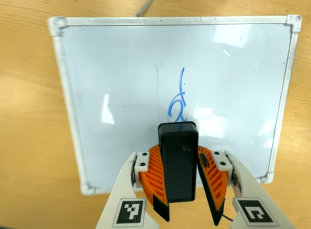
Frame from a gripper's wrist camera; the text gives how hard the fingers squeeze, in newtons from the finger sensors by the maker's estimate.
{"total": 8.8, "left": 9.7, "right": 7.9}